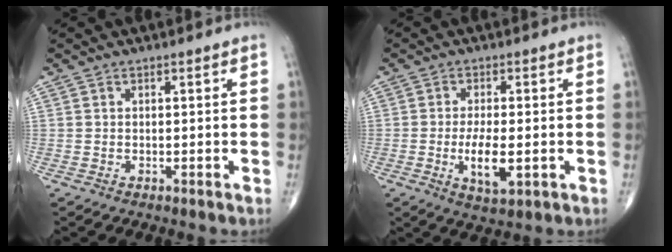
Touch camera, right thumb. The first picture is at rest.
{"total": 7.0, "force": [-1.5, 2.6, 6.3], "torque": [-0.114, -0.012, -0.022]}